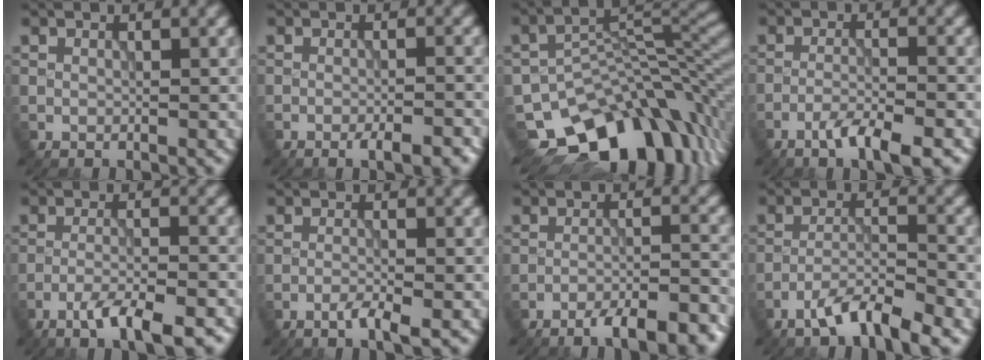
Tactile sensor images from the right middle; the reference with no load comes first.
{"total": 3.3, "force": [-2.2, 0.6, 2.4], "torque": [-0.042, 0.004, -0.033]}
{"total": 13.1, "force": [-7.9, 7.5, 7.3], "torque": [-0.109, -0.018, -0.125]}
{"total": 4.5, "force": [-3.0, 0.6, 3.2], "torque": [-0.058, 0.003, -0.056]}
{"total": 6.1, "force": [-4.1, 1.1, 4.3], "torque": [-0.072, 0.001, -0.067]}
{"total": 2.2, "force": [-1.3, 0.3, 1.8], "torque": [-0.031, 0.002, -0.029]}
{"total": 7.5, "force": [-6.0, 1.6, 4.3], "torque": [-0.065, -0.003, -0.081]}
{"total": 5.5, "force": [-3.9, 0.9, 3.7], "torque": [-0.065, 0.003, -0.075]}